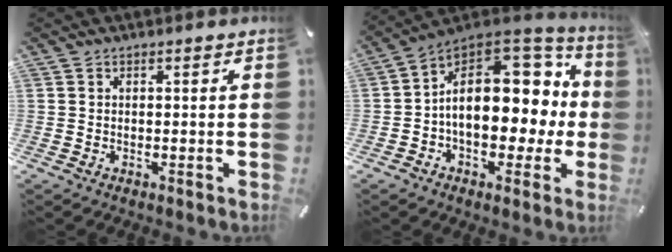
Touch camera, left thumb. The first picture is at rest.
{"total": 18.1, "force": [2.0, 12.4, 13.1], "torque": [-0.199, -0.019, 0.041]}